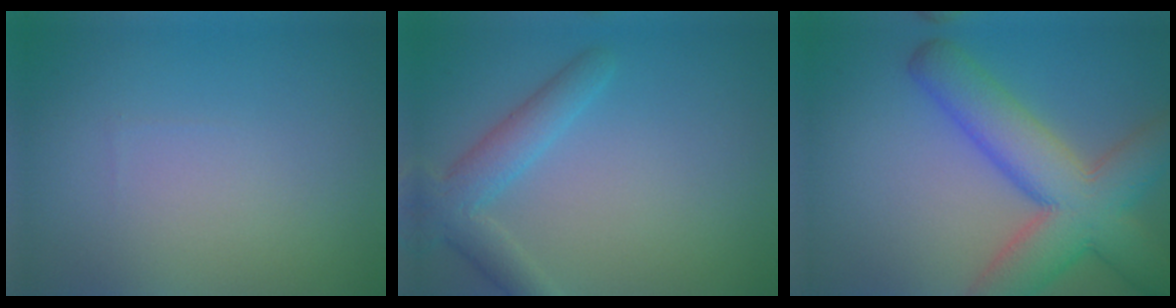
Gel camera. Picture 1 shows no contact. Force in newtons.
{"total": 3.8, "press": 3.8, "slide": 0.1}
{"total": 9.6, "press": 9.6, "slide": 0.5}